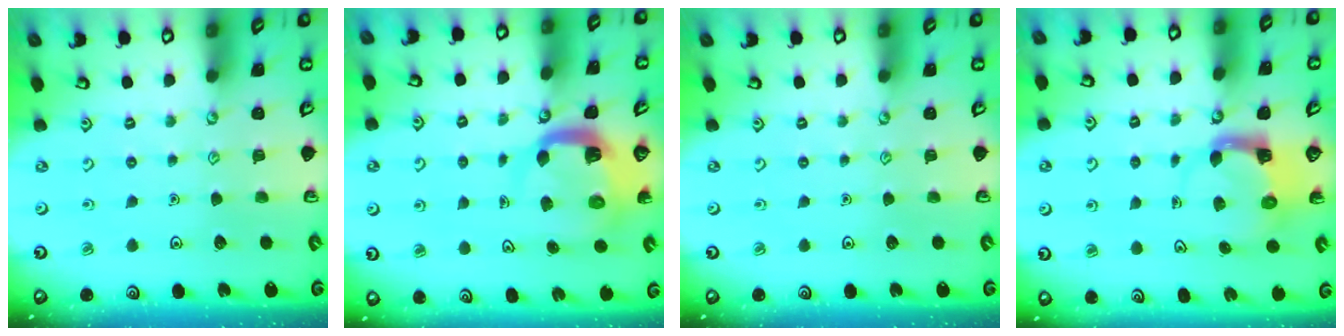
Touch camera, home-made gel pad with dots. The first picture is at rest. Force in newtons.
{"total": 5.7, "press": 5.7, "slide": 0.8}
{"total": 0.0}
{"total": 3.8, "press": 3.8, "slide": 0.4}